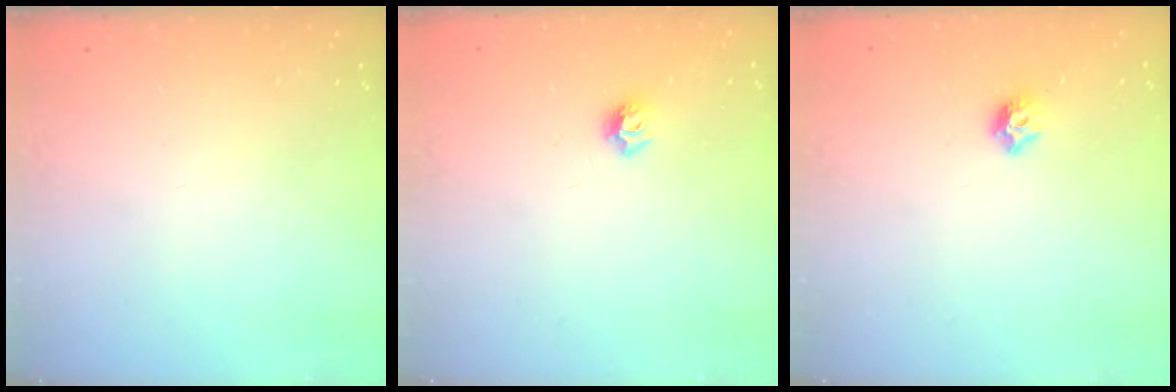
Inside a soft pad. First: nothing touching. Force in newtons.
{"total": 6.5, "press": 6.5, "slide": 0.8}
{"total": 5.8, "press": 5.7, "slide": 0.9}